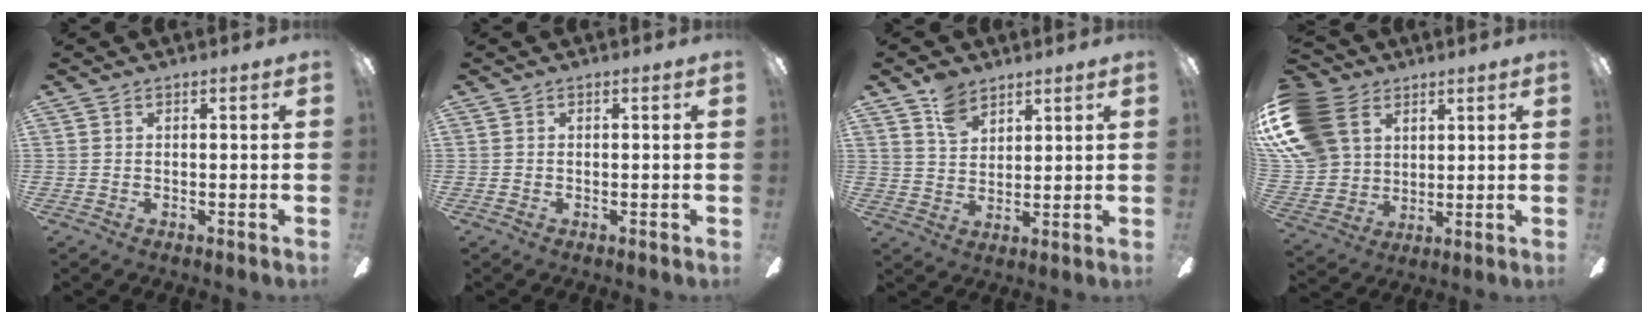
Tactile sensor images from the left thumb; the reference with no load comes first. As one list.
[{"total": 0.0}, {"total": 6.9, "force": [5.0, 4.1, 2.4], "torque": [-0.049, -0.013, 0.095]}, {"total": 18.5, "force": [7.5, 14.0, 9.6], "torque": [-0.227, -0.015, 0.146]}]